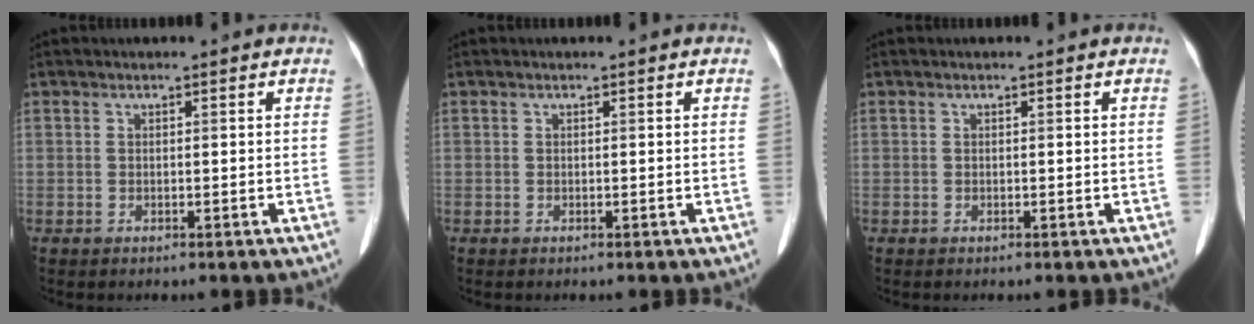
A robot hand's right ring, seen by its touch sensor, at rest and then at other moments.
{"total": 0.0}
{"total": 0.0}